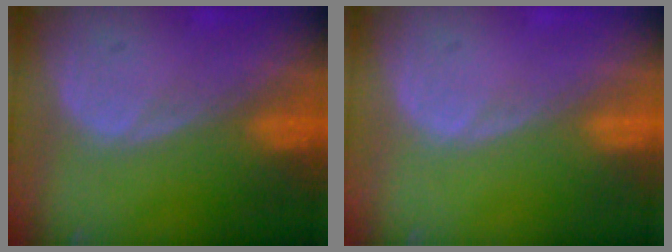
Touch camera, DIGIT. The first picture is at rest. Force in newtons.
{"total": 0.0}